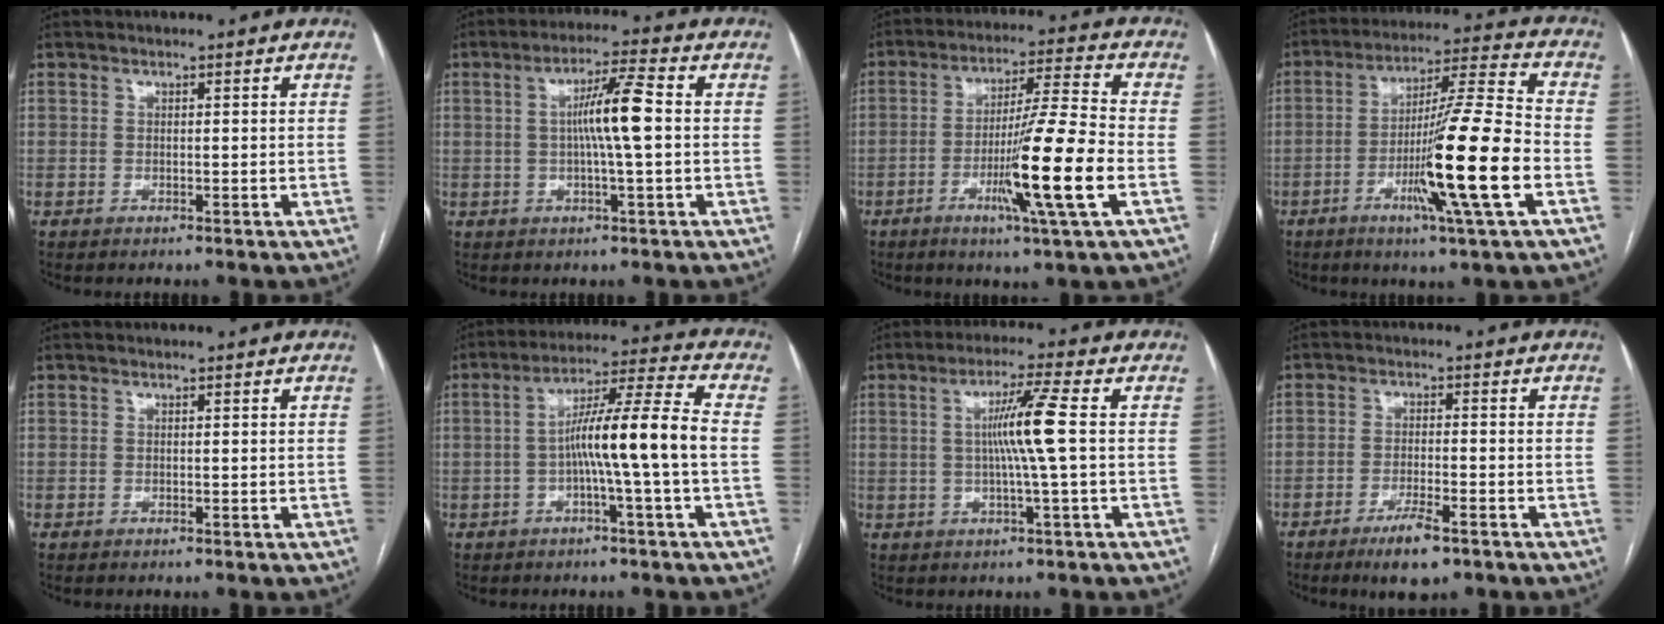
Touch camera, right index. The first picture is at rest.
{"total": 7.3, "force": [0.3, -0.2, 7.3], "torque": [-0.130, 0.007, 0.002]}
{"total": 13.7, "force": [-4.2, -1.4, 13.0], "torque": [-0.231, -0.016, -0.077]}
{"total": 16.6, "force": [-4.9, -1.2, 15.8], "torque": [-0.275, -0.013, -0.091]}
{"total": 0.0}
{"total": 10.9, "force": [-1.6, -1.3, 10.7], "torque": [-0.180, 0.019, -0.030]}
{"total": 7.0, "force": [0.4, -1.4, 6.9], "torque": [-0.122, 0.004, 0.010]}
{"total": 5.9, "force": [-3.9, 1.0, 4.3], "torque": [-0.082, -0.009, -0.062]}